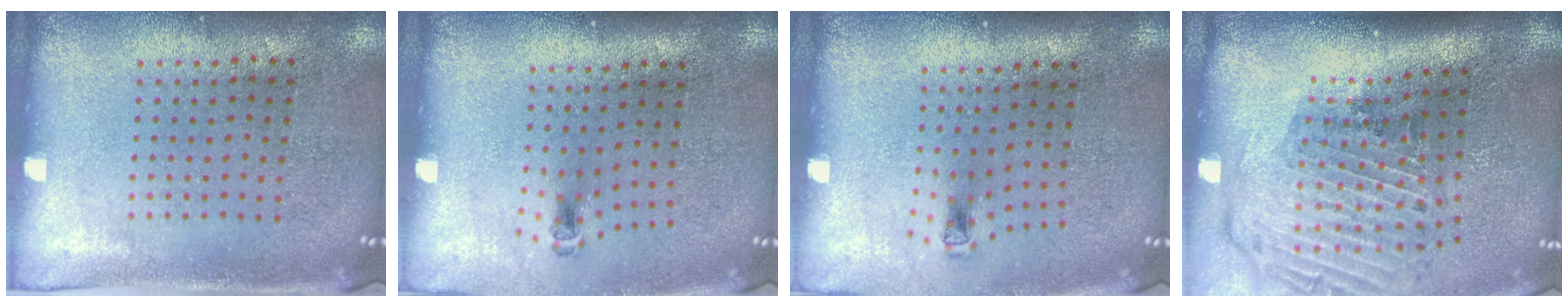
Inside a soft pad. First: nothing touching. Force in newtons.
{"total": 0.6, "press": 0.4, "slide": 0.5}
{"total": 0.6, "press": 0.3, "slide": 0.5}
{"total": 3.0, "press": 2.1, "slide": 2.1}